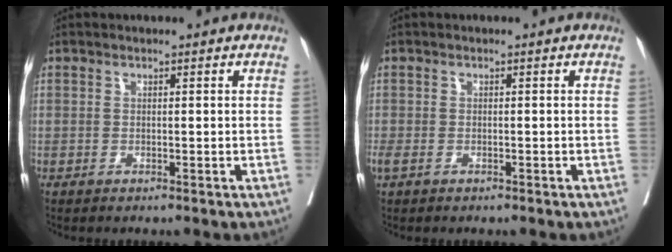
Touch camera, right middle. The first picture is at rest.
{"total": 1.2, "force": [-0.5, 0.7, 0.8], "torque": [-0.026, -0.003, -0.007]}